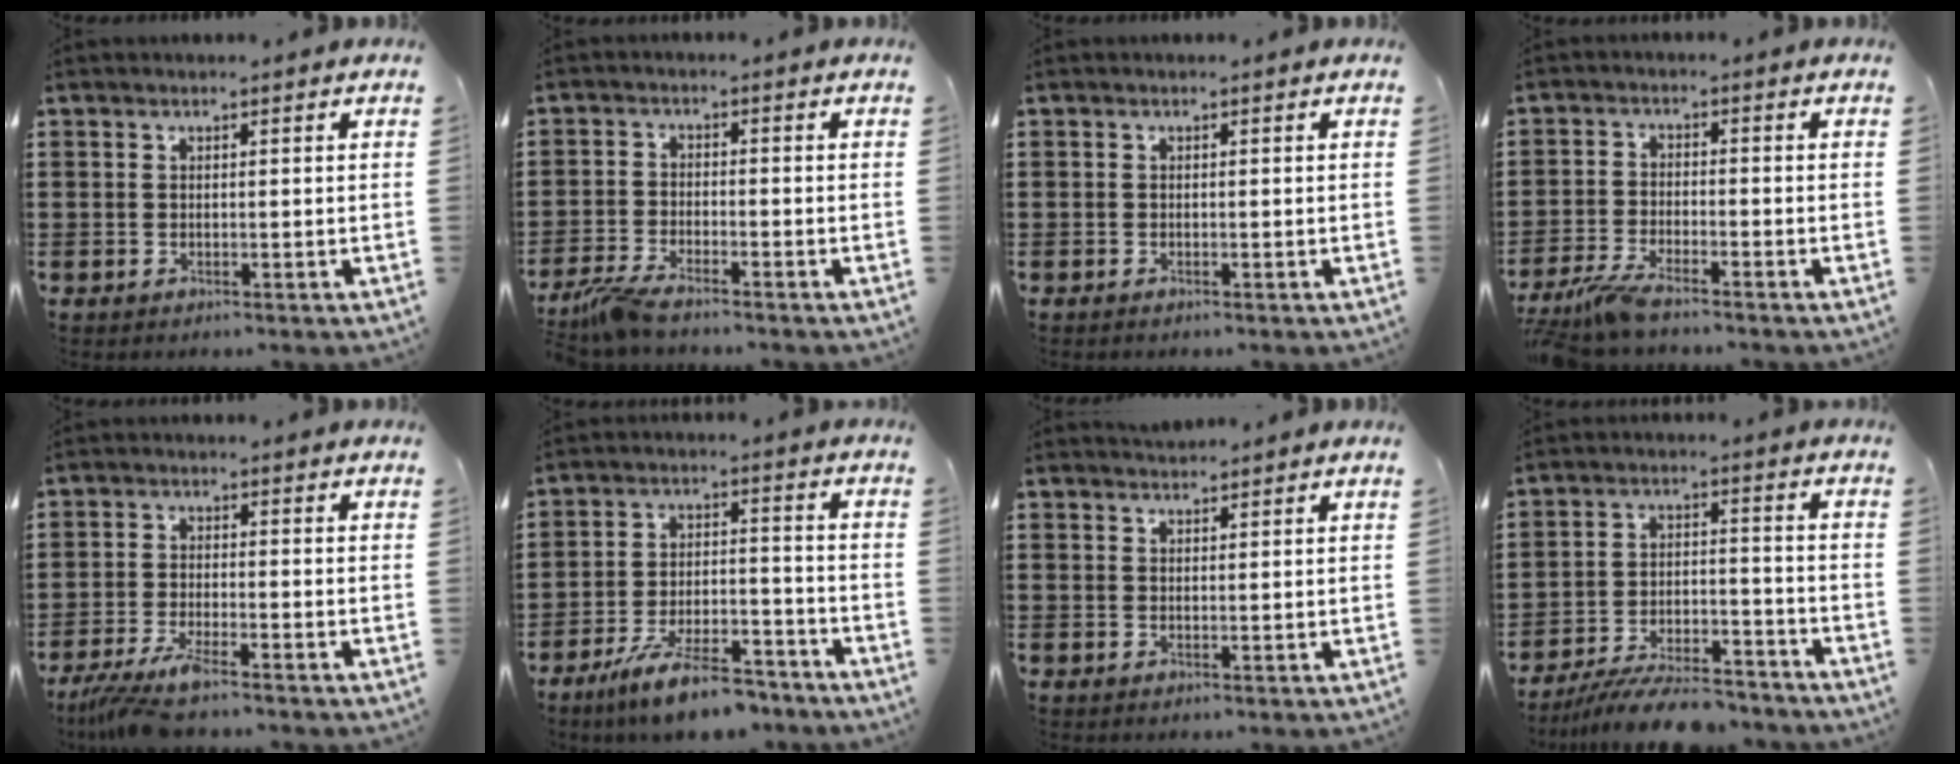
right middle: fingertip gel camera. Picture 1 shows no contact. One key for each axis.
{"total": 4.1, "fx": -3.6, "fy": 0.2, "fz": 2.0, "tx": -0.063, "ty": -0.015, "tz": -0.075}
{"total": 0.0}
{"total": 4.8, "fx": -4.2, "fy": 0.3, "fz": 2.2, "tx": -0.064, "ty": -0.015, "tz": -0.086}
{"total": 5.3, "fx": -4.5, "fy": -0.1, "fz": 2.8, "tx": -0.075, "ty": -0.024, "tz": -0.089}
{"total": 9.6, "fx": -8.1, "fy": 1.5, "fz": 5.0, "tx": -0.094, "ty": 0.015, "tz": -0.154}
{"total": 1.3, "fx": 1.3, "fy": 0.2, "fz": 0.1, "tx": -0.004, "ty": 0.002, "tz": 0.024}
{"total": 8.4, "fx": -7.8, "fy": 1.1, "fz": 3.0, "tx": -0.054, "ty": 0.012, "tz": -0.147}